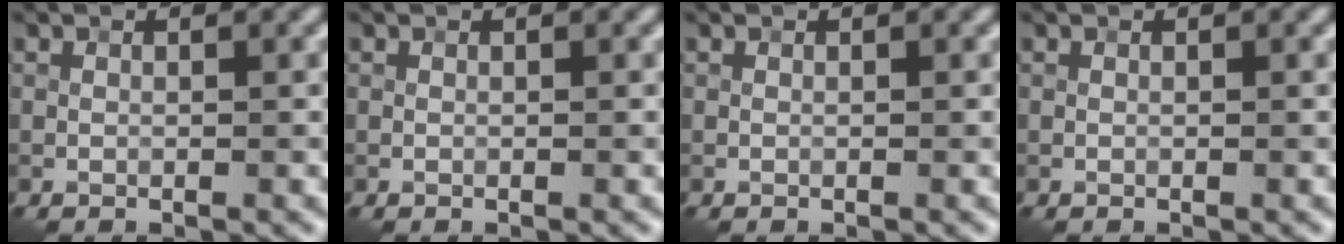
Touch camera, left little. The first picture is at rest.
{"total": 0.0}
{"total": 0.0}
{"total": 0.0}